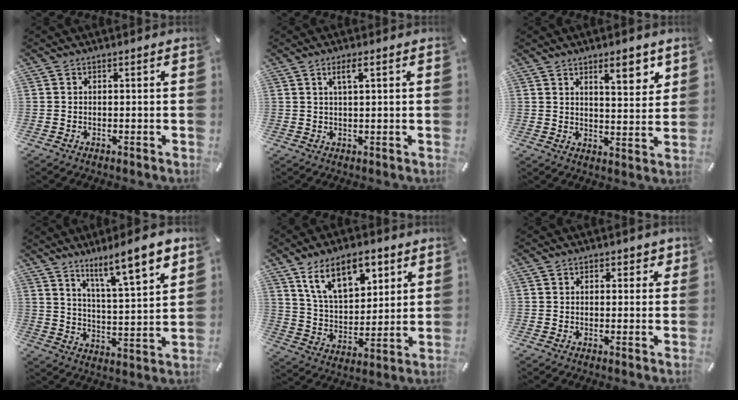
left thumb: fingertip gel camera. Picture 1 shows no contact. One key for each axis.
{"total": 3.5, "fx": 1.5, "fy": 0.5, "fz": 3.1, "tx": -0.065, "ty": 0.001, "tz": 0.023}
{"total": 8.0, "fx": 5.2, "fy": 2.7, "fz": 5.4, "tx": -0.063, "ty": -0.029, "tz": 0.080}
{"total": 11.0, "fx": 9.0, "fy": 1.4, "fz": 6.1, "tx": -0.090, "ty": -0.068, "tz": 0.149}
{"total": 14.7, "fx": 8.8, "fy": 8.2, "fz": 8.5, "tx": -0.151, "ty": -0.024, "tz": 0.161}
{"total": 1.7, "fx": 0.8, "fy": 1.2, "fz": 0.8, "tx": -0.001, "ty": -0.002, "tz": 0.008}